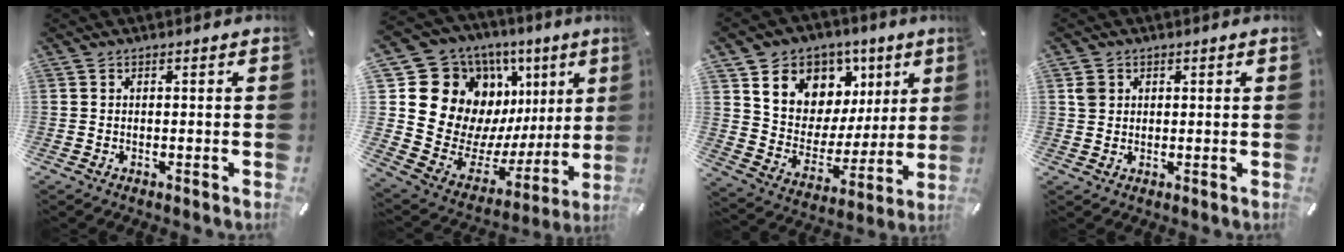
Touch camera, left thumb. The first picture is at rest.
{"total": 18.2, "force": [8.0, 14.7, 7.2], "torque": [-0.088, -0.085, 0.174]}
{"total": 10.8, "force": [5.7, 9.1, 1.6], "torque": [-0.029, -0.059, 0.107]}
{"total": 2.5, "force": [0.8, 2.2, 0.5], "torque": [-0.005, 0.000, 0.014]}